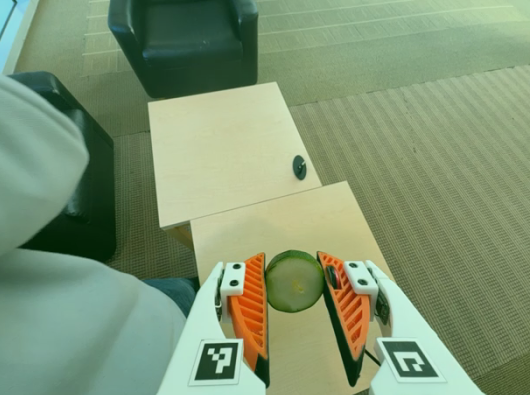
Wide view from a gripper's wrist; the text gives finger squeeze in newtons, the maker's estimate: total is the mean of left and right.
{"total": 11.0, "left": 11.4, "right": 10.5}